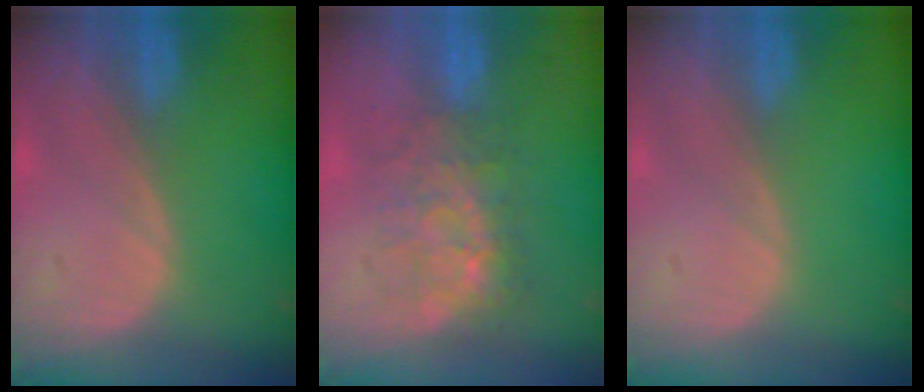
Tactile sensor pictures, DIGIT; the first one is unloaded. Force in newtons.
{"total": 7.6, "press": 7.0, "slide": 3.0}
{"total": 0.0}